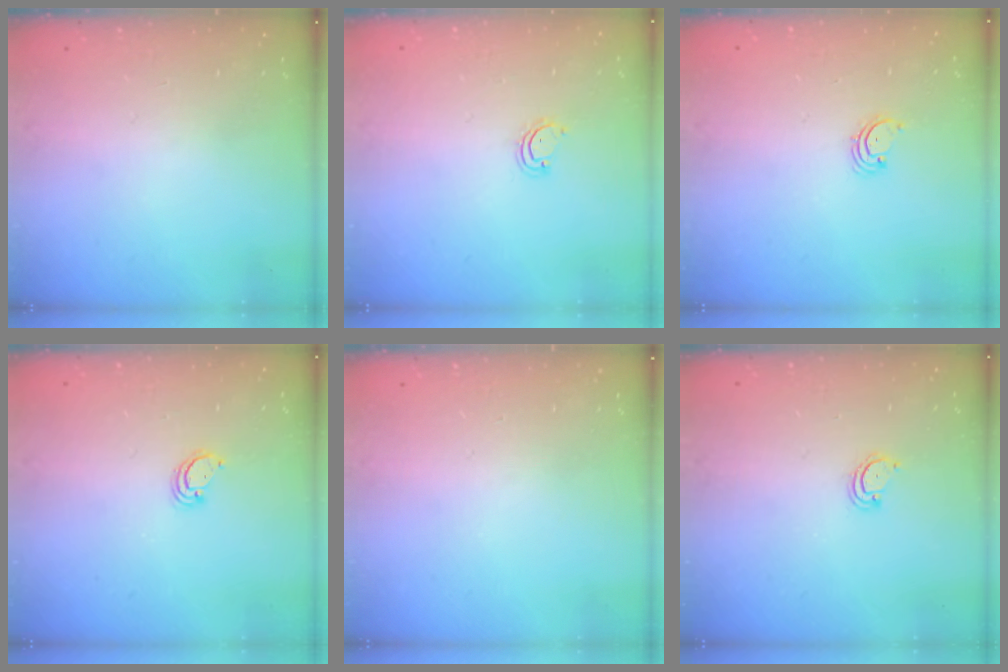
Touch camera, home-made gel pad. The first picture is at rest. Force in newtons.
{"total": 2.9, "press": 2.9, "slide": 0.3}
{"total": 1.7, "press": 1.6, "slide": 0.2}
{"total": 2.8, "press": 2.8, "slide": 0.2}
{"total": 0.0}
{"total": 2.5, "press": 2.5, "slide": 0.2}